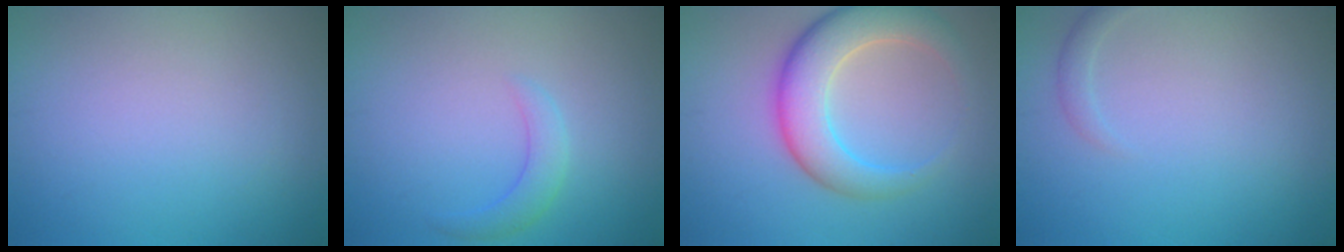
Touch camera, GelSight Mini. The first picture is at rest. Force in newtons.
{"total": 2.0, "press": 2.0, "slide": 0.1}
{"total": 6.3, "press": 6.3, "slide": 0.2}
{"total": 1.0, "press": 1.0, "slide": 0.0}